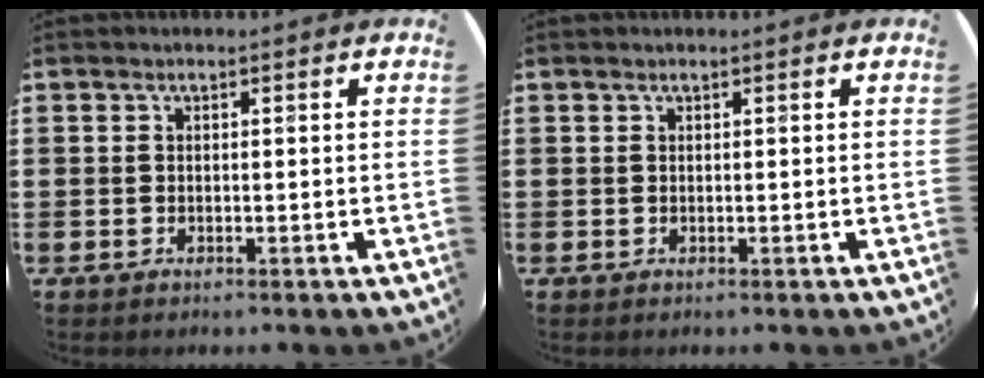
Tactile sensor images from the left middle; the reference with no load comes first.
{"total": 0.0}